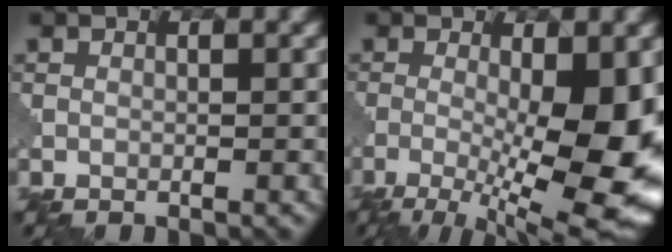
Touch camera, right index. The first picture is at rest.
{"total": 12.4, "force": [-2.3, 3.6, 11.7], "torque": [-0.185, -0.019, -0.033]}